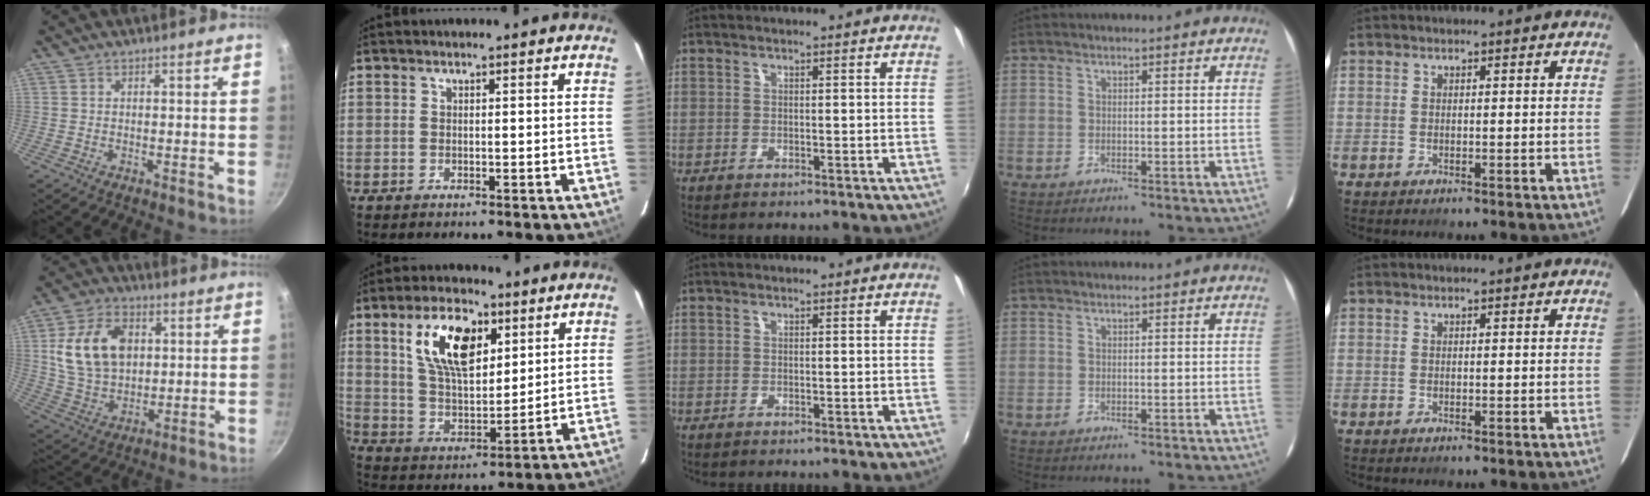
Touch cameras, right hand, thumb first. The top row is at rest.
{"thumb": {"total": 15.1, "force": [3.1, 10.6, 10.3], "torque": [-0.170, -0.004, 0.061]}, "index": {"total": 14.3, "force": [6.4, 7.1, 10.6], "torque": [-0.184, 0.013, 0.123]}}